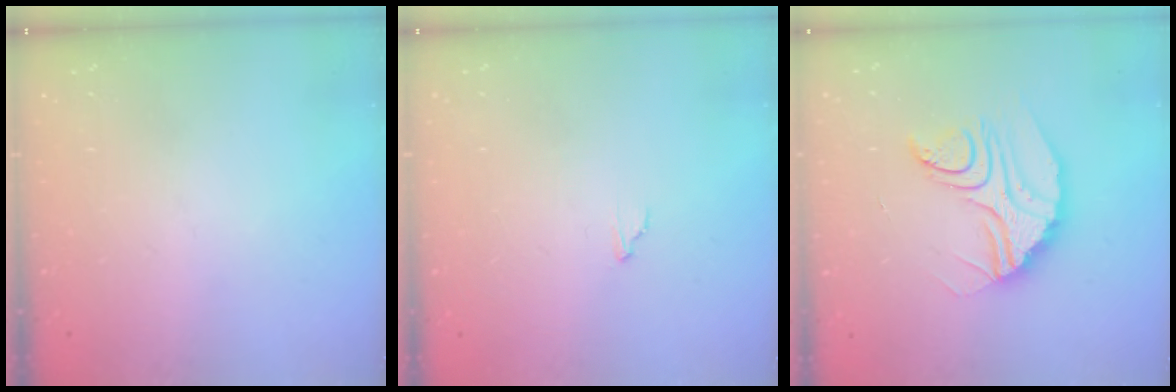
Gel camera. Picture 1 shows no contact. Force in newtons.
{"total": 2.3, "press": 2.3, "slide": 0.1}
{"total": 16.8, "press": 16.7, "slide": 1.3}